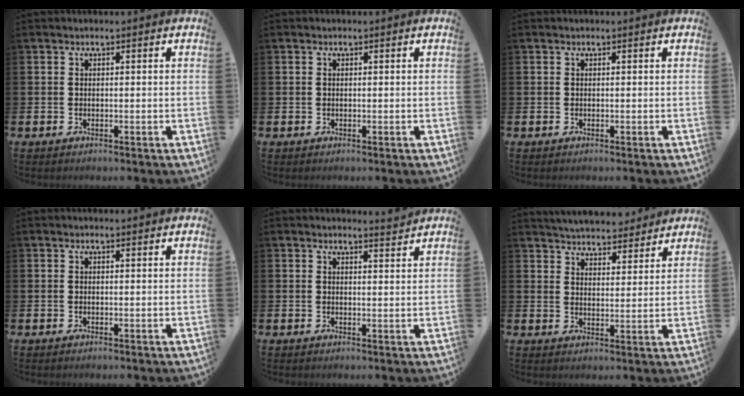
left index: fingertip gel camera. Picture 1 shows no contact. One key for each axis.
{"total": 0.0}
{"total": 0.0}
{"total": 0.0}
{"total": 2.7, "fx": 2.7, "fy": -0.1, "fz": 0.0, "tx": 0.004, "ty": -0.018, "tz": 0.047}
{"total": 5.0, "fx": 5.0, "fy": 0.9, "fz": 0.0, "tx": -0.017, "ty": -0.032, "tz": 0.089}